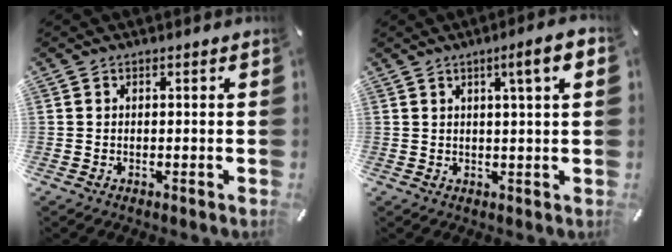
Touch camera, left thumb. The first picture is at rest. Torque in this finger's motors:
{"motor_torque": [1.02, 1.13, 0.58, -0.54, 0.05]}